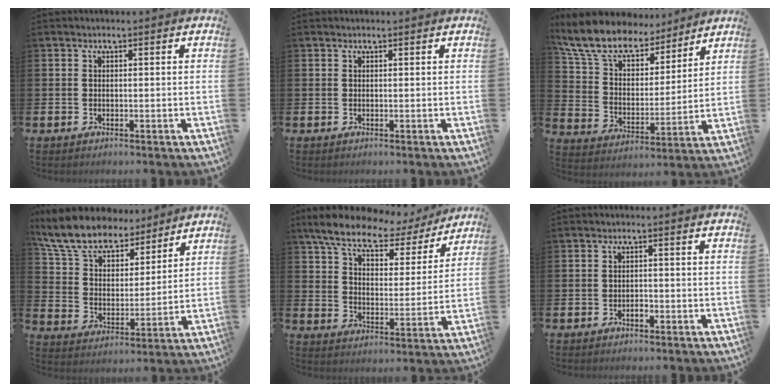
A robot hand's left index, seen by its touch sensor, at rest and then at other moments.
{"total": 0.0}
{"total": 11.0, "force": [9.9, 3.8, 3.2], "torque": [-0.114, -0.058, 0.179]}
{"total": 9.7, "force": [8.8, 3.0, 2.7], "torque": [-0.098, -0.053, 0.161]}
{"total": 8.8, "force": [7.5, 2.8, 3.7], "torque": [-0.101, -0.044, 0.126]}
{"total": 1.0, "force": [-0.5, 0.6, 0.6], "torque": [0.004, -0.008, -0.012]}